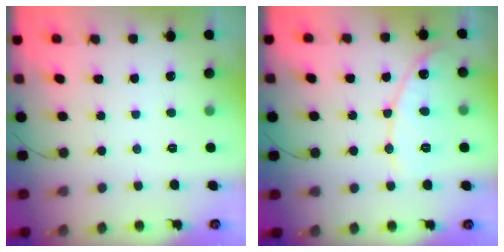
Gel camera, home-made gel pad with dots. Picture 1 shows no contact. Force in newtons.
{"total": 10.4, "press": 10.4, "slide": 0.9}